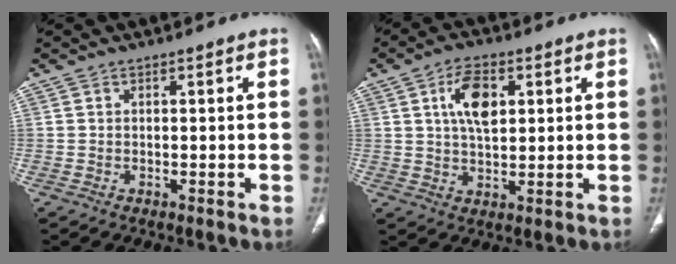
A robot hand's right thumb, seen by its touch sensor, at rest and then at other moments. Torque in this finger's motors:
{"motor_torque": [0.14, 0.15, 0.63, 0.07, 0.28]}